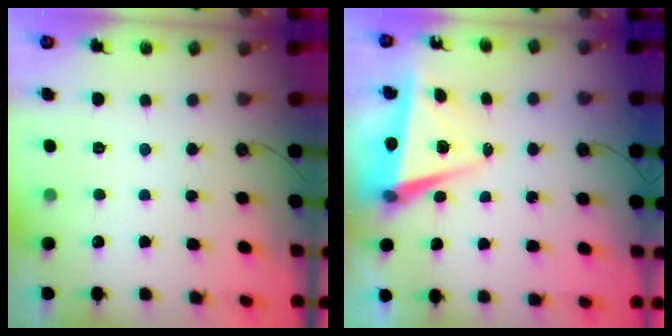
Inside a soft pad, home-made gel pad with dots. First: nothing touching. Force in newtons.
{"total": 5.6, "press": 5.1, "slide": 2.3}